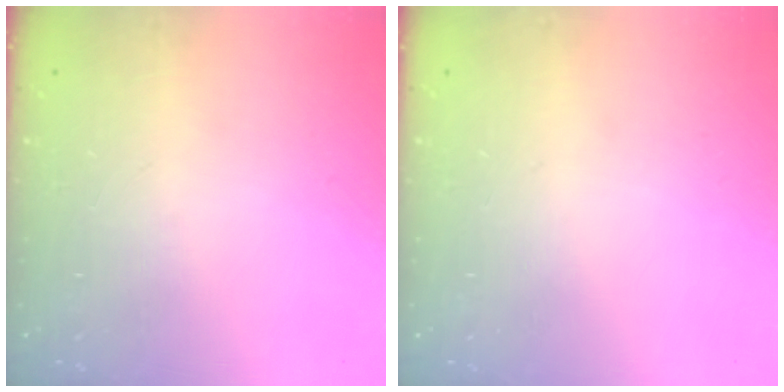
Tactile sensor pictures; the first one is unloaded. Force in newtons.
{"total": 0.0}